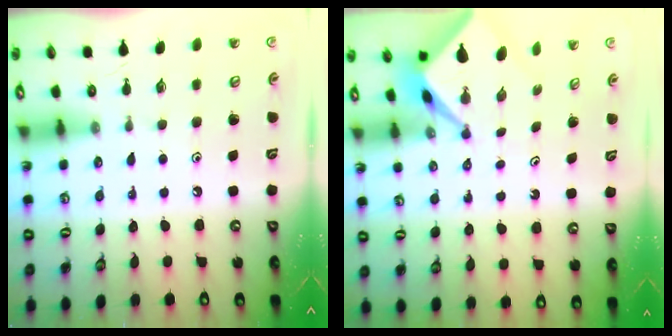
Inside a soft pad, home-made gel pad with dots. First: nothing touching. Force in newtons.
{"total": 2.6, "press": 2.6, "slide": 0.2}